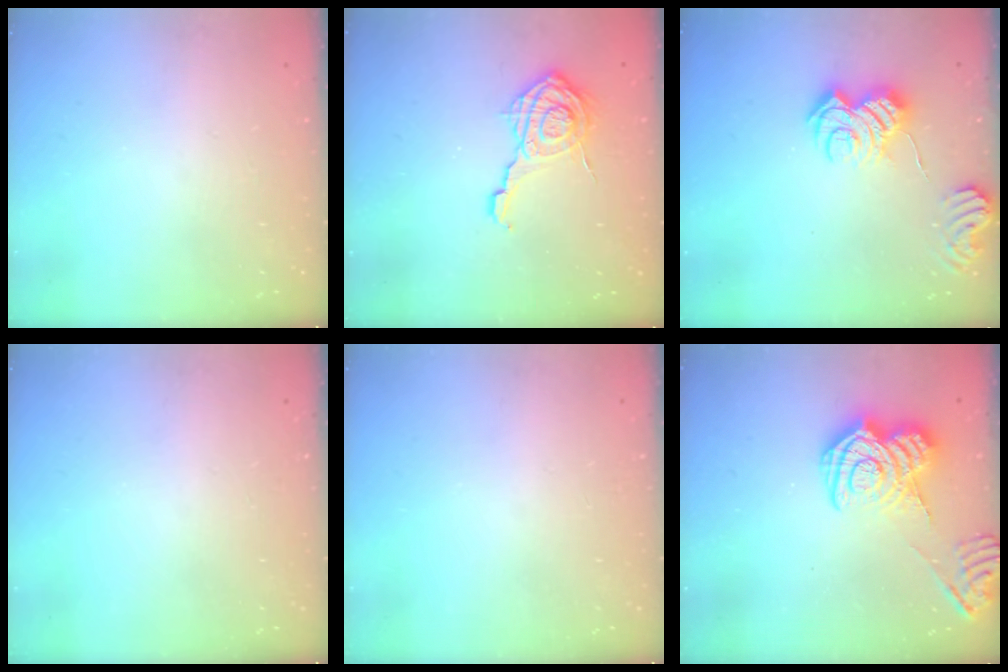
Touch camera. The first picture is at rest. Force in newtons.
{"total": 13.1, "press": 13.1, "slide": 0.8}
{"total": 9.7, "press": 9.7, "slide": 0.7}
{"total": 0.0}
{"total": 0.0}
{"total": 12.8, "press": 12.8, "slide": 0.7}